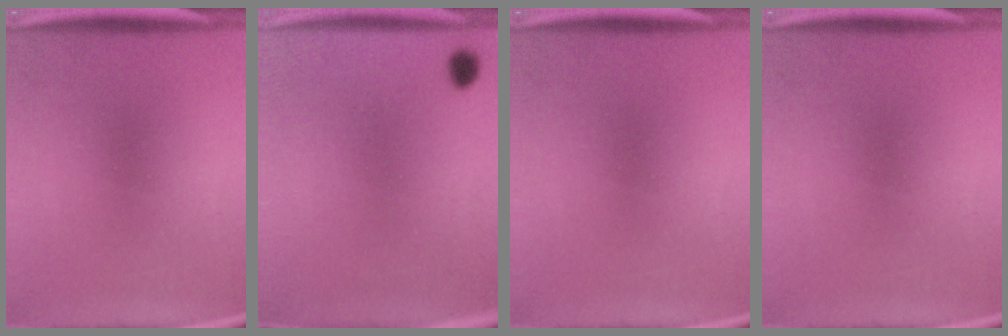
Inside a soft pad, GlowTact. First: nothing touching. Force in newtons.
{"total": 2.9}
{"total": 0.0}
{"total": 0.0}